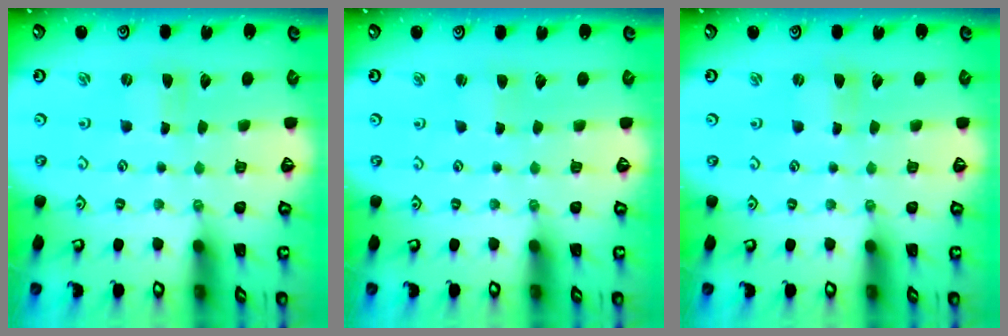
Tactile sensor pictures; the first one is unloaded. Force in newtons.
{"total": 1.8, "press": 1.8, "slide": 0.2}
{"total": 0.0}